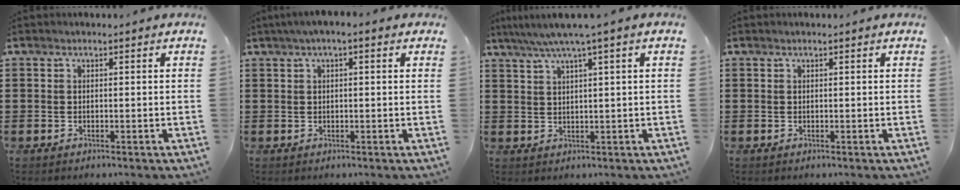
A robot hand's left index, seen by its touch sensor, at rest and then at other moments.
{"total": 1.8, "force": [0.5, 0.3, 1.7], "torque": [-0.032, 0.003, 0.009]}
{"total": 3.9, "force": [2.1, -0.4, 3.2], "torque": [-0.066, -0.003, 0.034]}
{"total": 0.0}